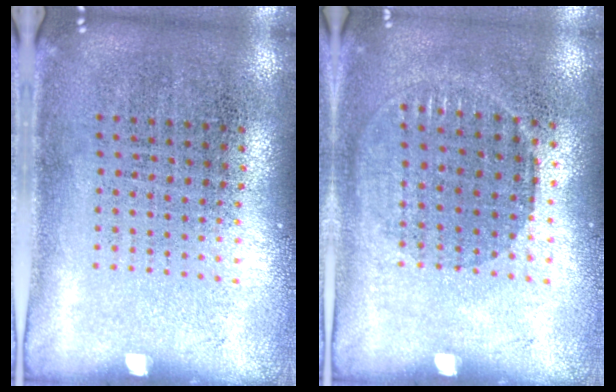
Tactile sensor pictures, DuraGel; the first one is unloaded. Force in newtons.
{"total": 0.9, "press": 0.8, "slide": 0.3}